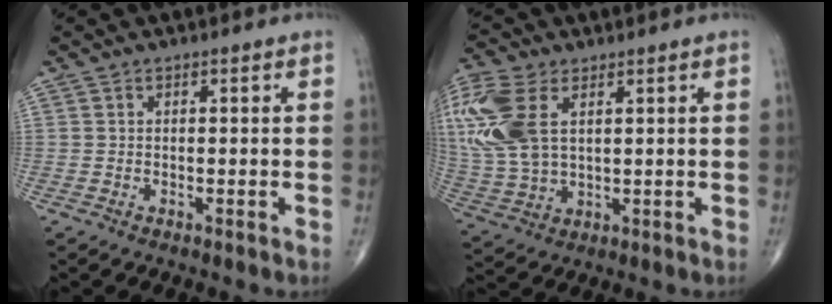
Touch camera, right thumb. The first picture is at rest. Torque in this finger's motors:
{"motor_torque": [0.22, 0.25, 1.09, 0.99, 0.27]}